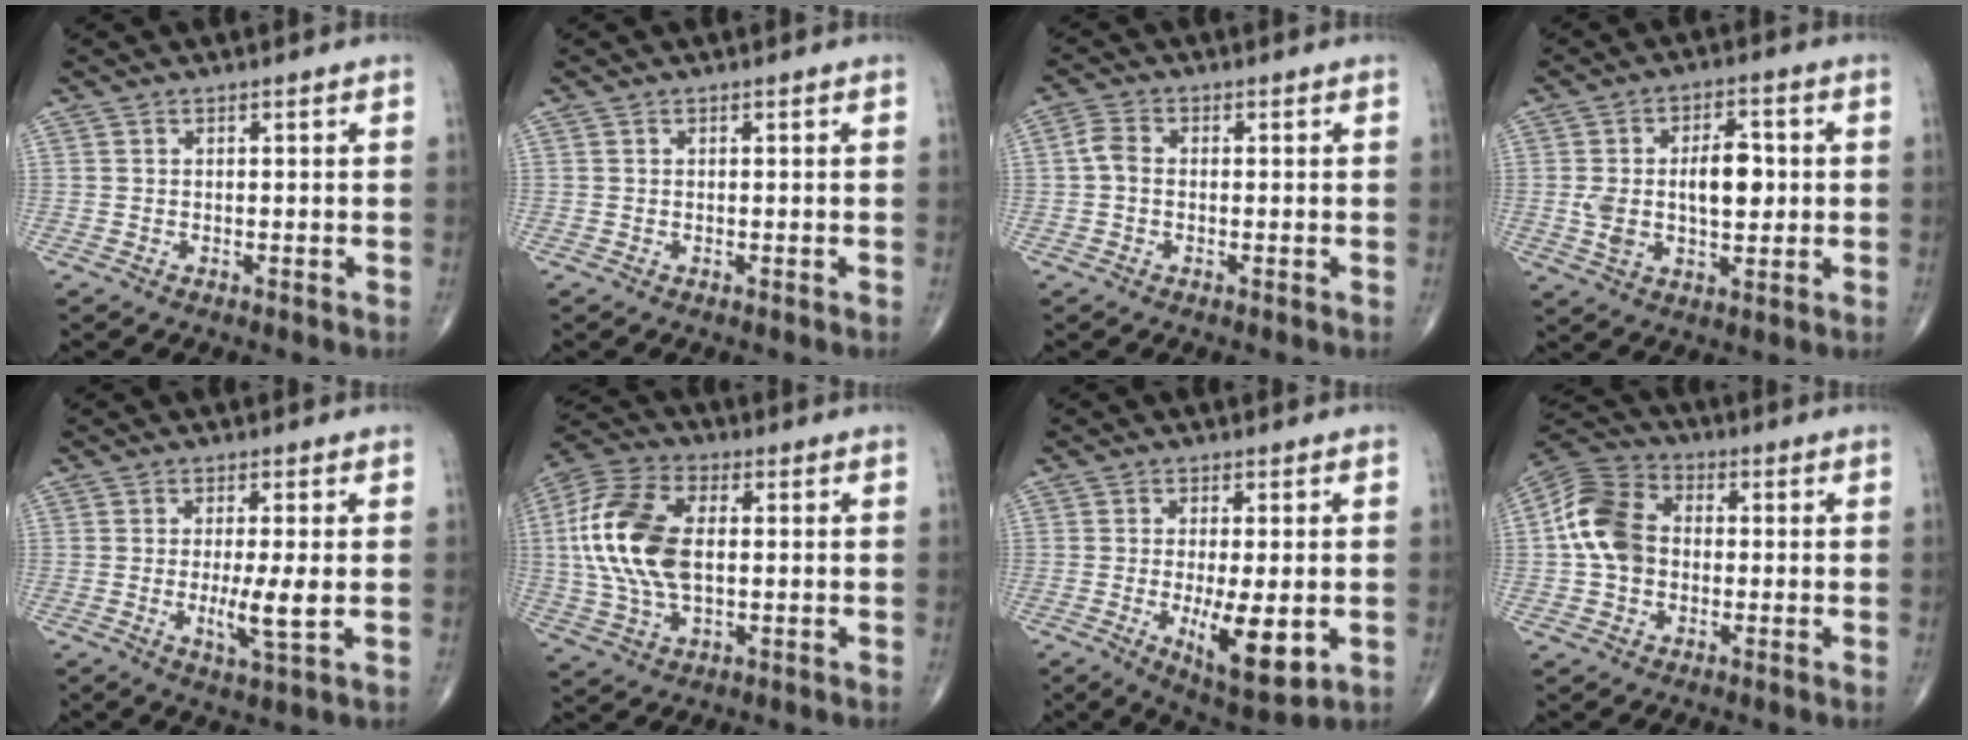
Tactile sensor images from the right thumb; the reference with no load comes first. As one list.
[{"total": 0.0}, {"total": 3.0, "force": [-0.2, 2.1, 2.1], "torque": [-0.040, 0.012, -0.010]}, {"total": 11.5, "force": [0.6, 6.2, 9.6], "torque": [-0.154, 0.014, 0.017]}, {"total": 6.2, "force": [-0.4, 0.8, 6.1], "torque": [-0.116, -0.017, -0.010]}, {"total": 17.1, "force": [1.1, 9.5, 14.2], "torque": [-0.308, 0.012, 0.018]}, {"total": 11.0, "force": [-2.1, 3.7, 10.1], "torque": [-0.155, -0.025, -0.026]}, {"total": 11.3, "force": [-0.1, 8.6, 7.3], "torque": [-0.131, 0.031, -0.013]}]